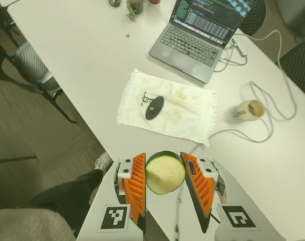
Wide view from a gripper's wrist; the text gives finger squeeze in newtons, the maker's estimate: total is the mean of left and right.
{"total": 8.5, "left": 8.3, "right": 8.7}